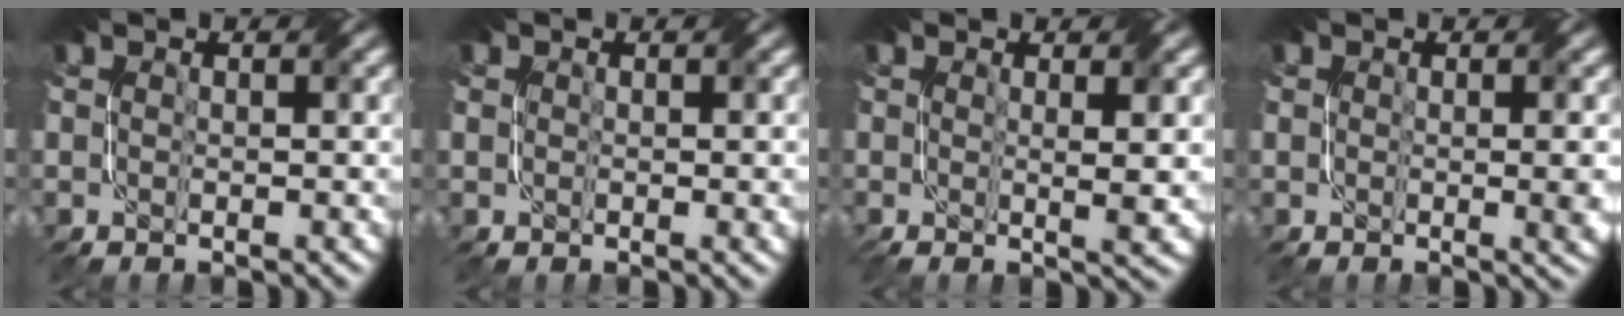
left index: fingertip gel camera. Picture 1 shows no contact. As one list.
[{"total": 1.4, "force": [0.4, 1.1, 0.8], "torque": [-0.010, -0.005, 0.010]}, {"total": 3.5, "force": [0.4, 0.9, 3.4], "torque": [-0.041, -0.005, 0.006]}, {"total": 2.1, "force": [0.1, 0.8, 1.9], "torque": [-0.025, -0.006, 0.009]}]